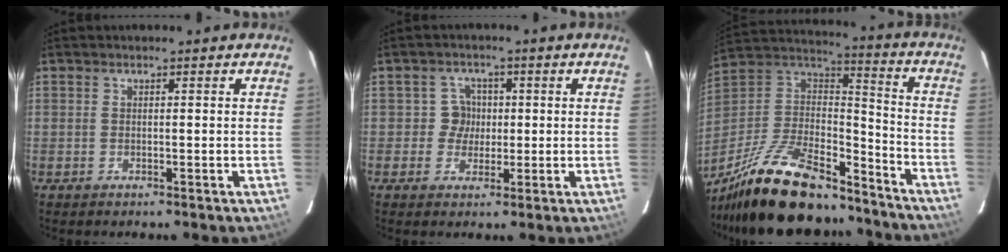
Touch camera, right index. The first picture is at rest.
{"total": 3.4, "force": [-0.1, 3.4, -0.2], "torque": [0.013, 0.015, -0.005]}
{"total": 27.3, "force": [-21.1, 9.1, 14.6], "torque": [-0.292, -0.008, -0.334]}